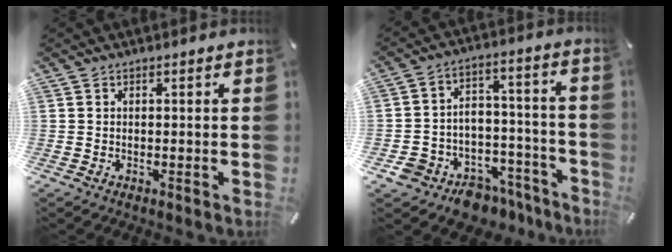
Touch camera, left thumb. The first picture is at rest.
{"total": 10.2, "force": [-7.4, 6.8, 1.6], "torque": [-0.007, 0.050, -0.122]}